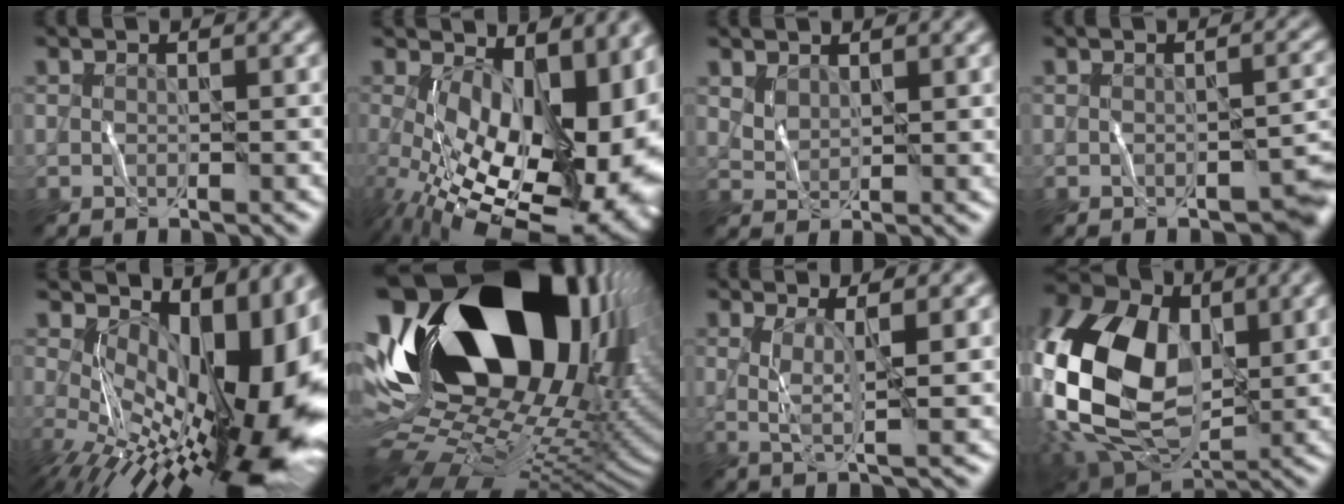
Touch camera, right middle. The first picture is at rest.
{"total": 16.7, "force": [-0.5, 9.2, 13.9], "torque": [-0.179, -0.025, 0.027]}
{"total": 0.9, "force": [0.9, 0.0, 0.1], "torque": [-0.018, 0.000, 0.031]}
{"total": 2.0, "force": [-1.4, 0.4, 1.4], "torque": [-0.022, 0.001, -0.009]}
{"total": 15.1, "force": [0.8, 7.7, 13.0], "torque": [-0.180, -0.013, 0.037]}
{"total": 20.6, "force": [5.9, 12.5, 15.3], "torque": [-0.306, 0.030, 0.108]}
{"total": 3.1, "force": [0.2, 0.2, 3.0], "torque": [-0.076, 0.003, 0.019]}
{"total": 15.2, "force": [0.9, 10.1, 11.2], "torque": [-0.275, 0.014, 0.007]}